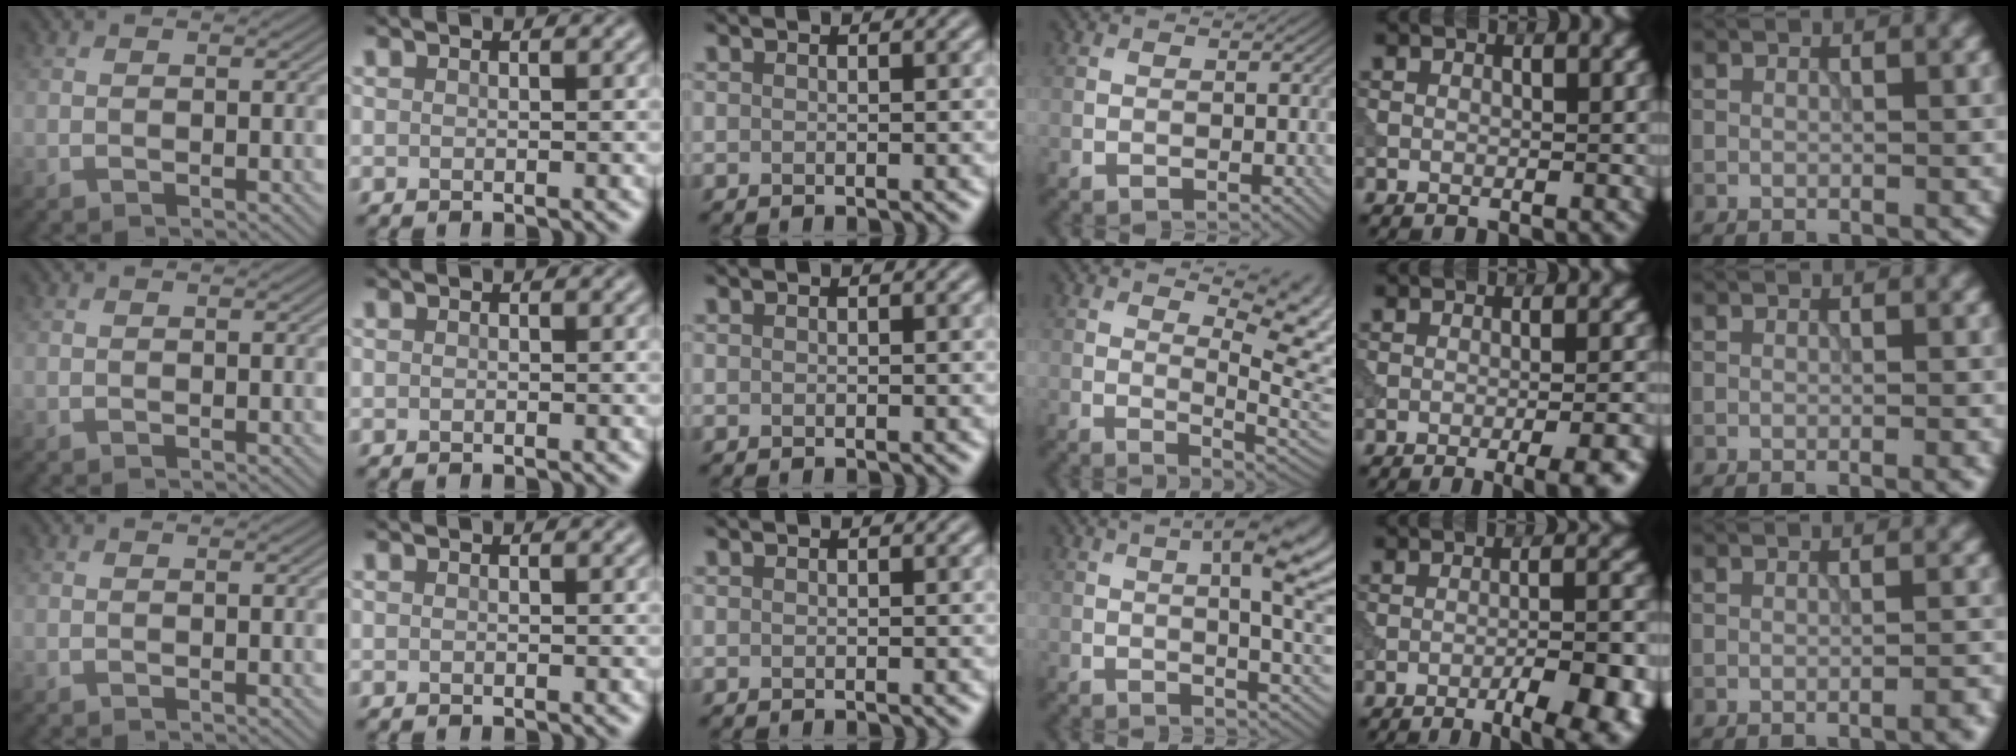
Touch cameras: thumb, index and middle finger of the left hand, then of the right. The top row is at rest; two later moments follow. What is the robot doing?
{"motion": "dispense", "object": "syringe"}